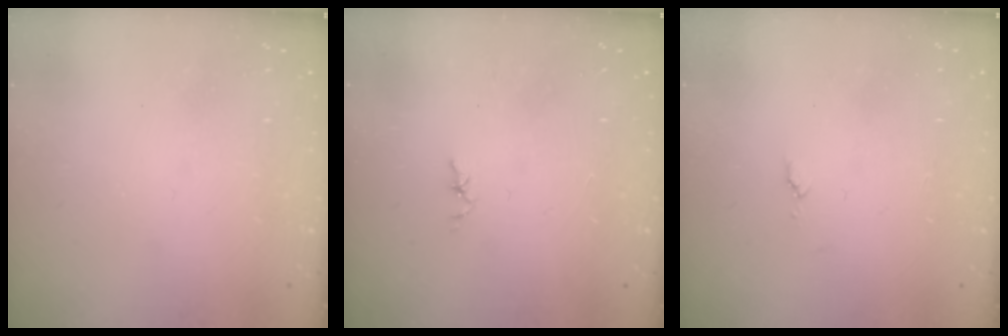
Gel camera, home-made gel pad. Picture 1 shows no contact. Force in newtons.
{"total": 1.8, "press": 1.7, "slide": 0.3}
{"total": 3.6, "press": 3.6, "slide": 0.4}